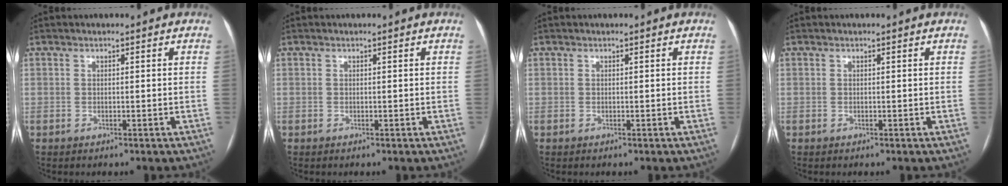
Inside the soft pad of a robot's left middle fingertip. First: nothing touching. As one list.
[{"total": 0.0}, {"total": 0.0}, {"total": 0.0}]